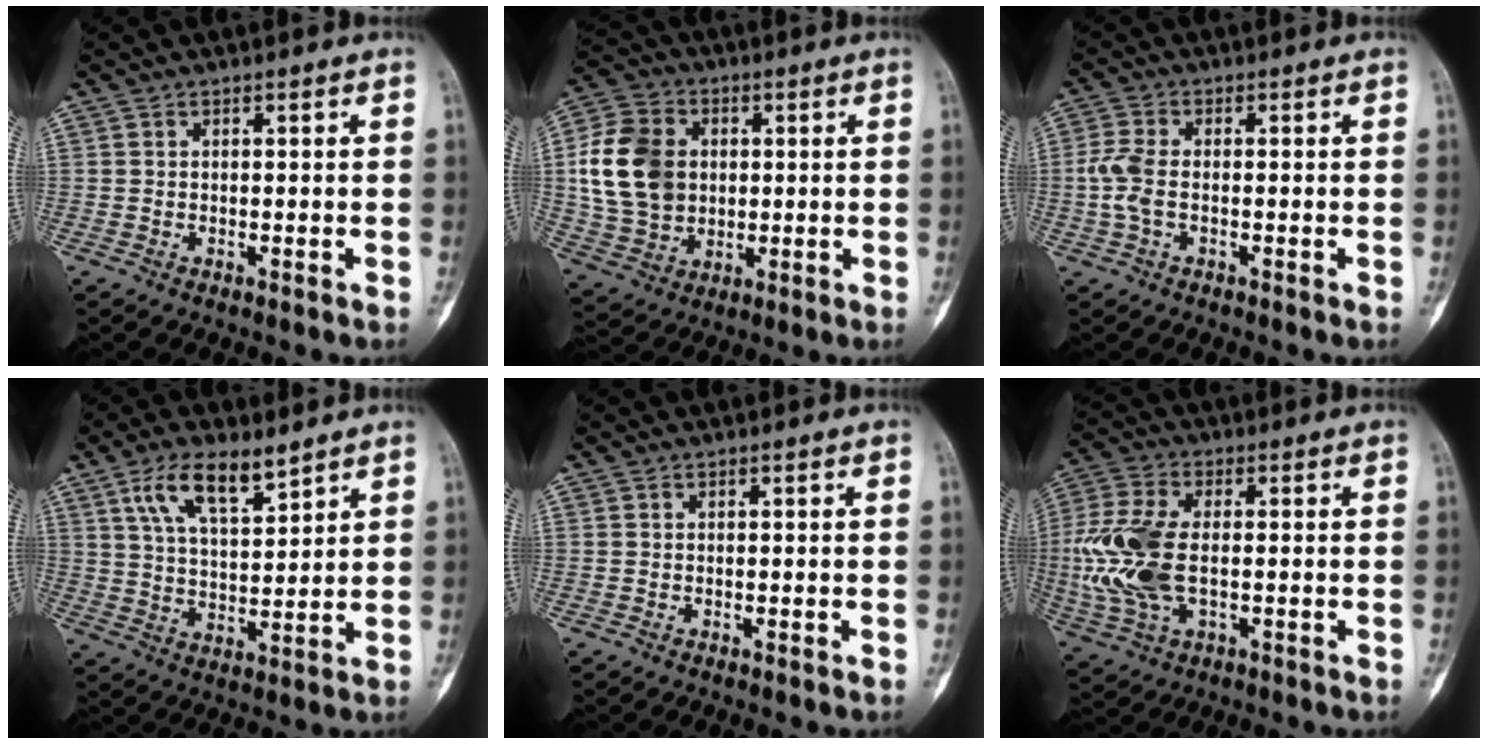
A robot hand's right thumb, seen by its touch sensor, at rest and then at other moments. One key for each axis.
{"total": 15.6, "fx": 1.8, "fy": 12.2, "fz": 9.5, "tx": -0.161, "ty": 0.006, "tz": 0.036}
{"total": 5.1, "fx": -0.6, "fy": 2.8, "fz": 4.3, "tx": -0.112, "ty": 0.010, "tz": -0.016}
{"total": 10.5, "fx": 6.4, "fy": 4.0, "fz": 7.2, "tx": -0.123, "ty": -0.028, "tz": 0.126}
{"total": 0.0}
{"total": 14.3, "fx": -0.7, "fy": 7.8, "fz": 11.9, "tx": -0.281, "ty": 0.003, "tz": -0.012}